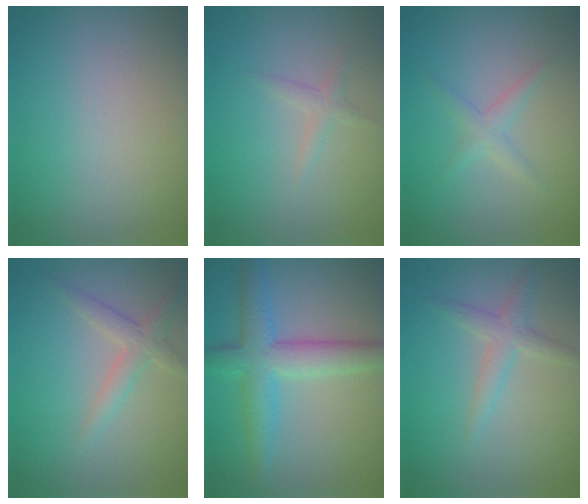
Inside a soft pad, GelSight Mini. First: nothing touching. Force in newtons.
{"total": 1.0, "press": 1.0, "slide": 0.0}
{"total": 1.4, "press": 1.4, "slide": 0.1}
{"total": 2.2, "press": 2.2, "slide": 0.0}
{"total": 5.3, "press": 5.3, "slide": 0.1}
{"total": 2.1, "press": 2.1, "slide": 0.1}